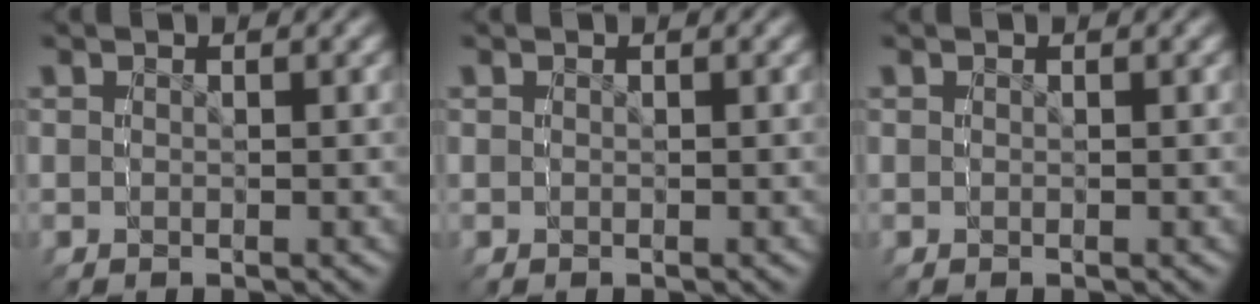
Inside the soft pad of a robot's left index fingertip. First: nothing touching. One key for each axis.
{"total": 0.0}
{"total": 0.0}